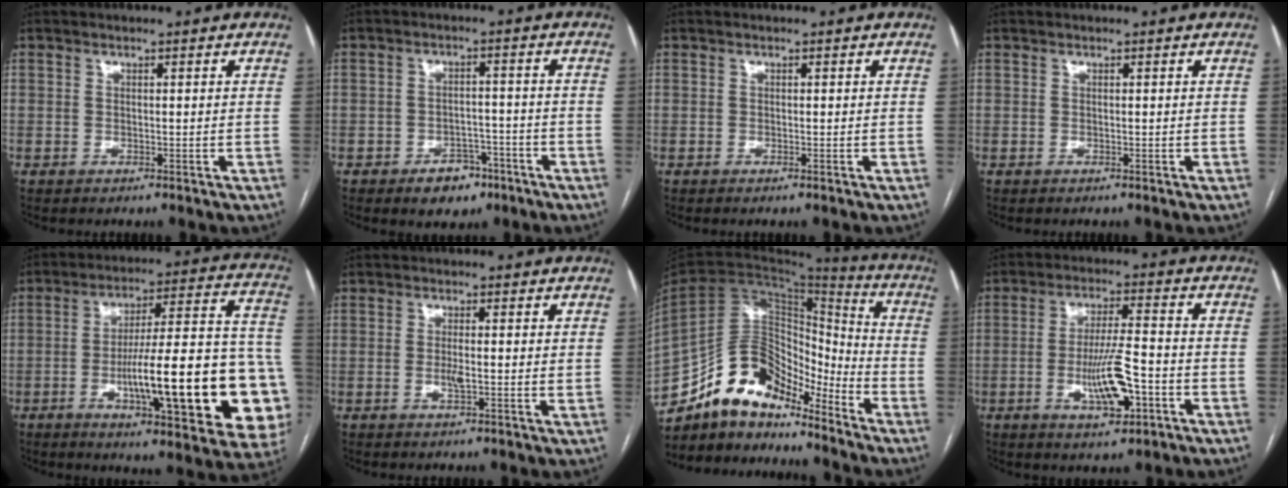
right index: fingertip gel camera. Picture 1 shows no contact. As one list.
[{"total": 5.7, "force": [-3.6, 3.5, 2.7], "torque": [-0.032, 0.009, -0.047]}, {"total": 0.0}, {"total": 0.0}, {"total": 27.2, "force": [-6.7, 4.1, 26.0], "torque": [-0.289, 0.011, -0.090]}, {"total": 2.4, "force": [-0.1, 0.5, 2.4], "torque": [-0.046, -0.003, -0.002]}, {"total": 15.2, "force": [-12.4, 6.2, 6.3], "torque": [-0.108, 0.055, -0.222]}, {"total": 9.5, "force": [-3.2, 2.0, 8.7], "torque": [-0.161, -0.002, -0.051]}]